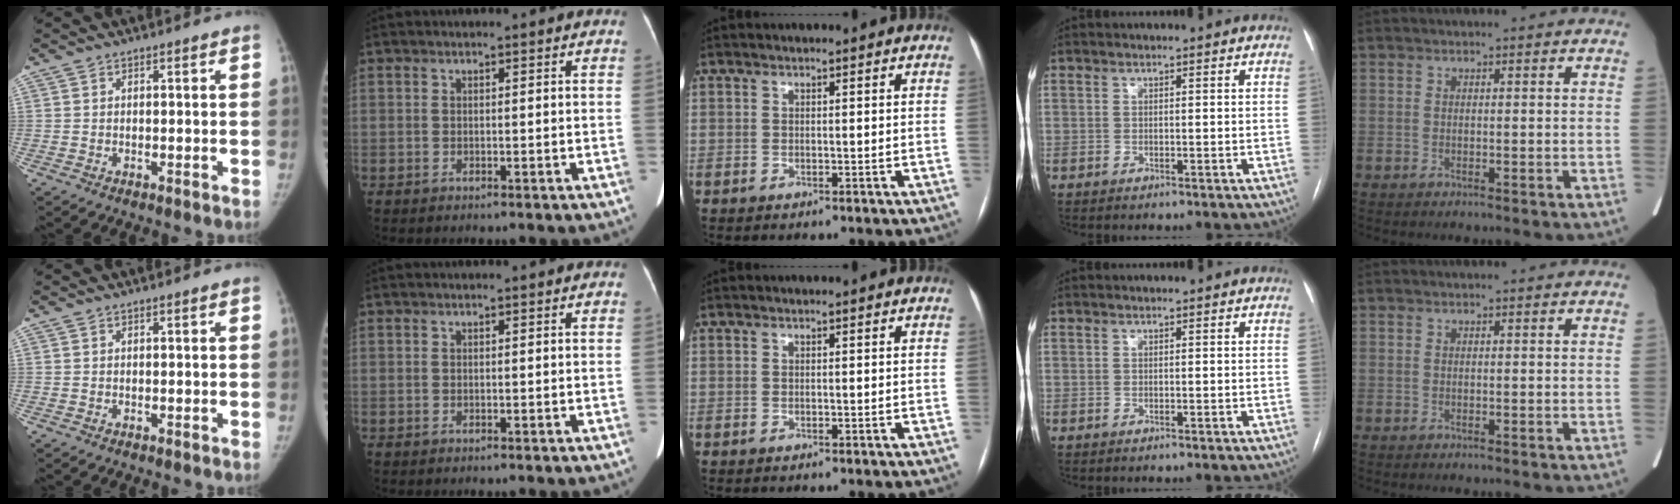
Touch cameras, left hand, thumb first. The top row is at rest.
{}